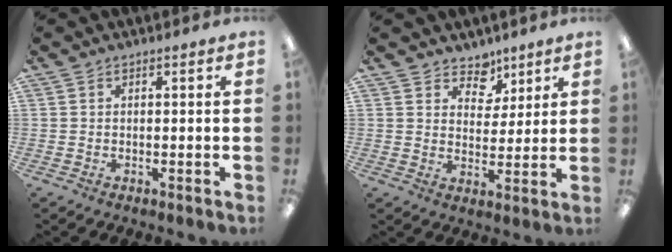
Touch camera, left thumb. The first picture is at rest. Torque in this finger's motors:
{"motor_torque": [0.23, 0.21, -0.12, -0.17, -0.02]}